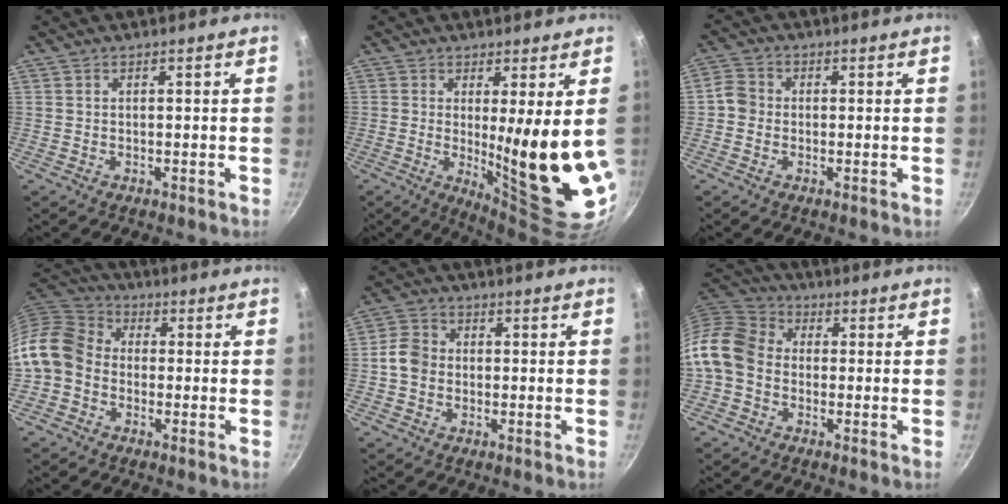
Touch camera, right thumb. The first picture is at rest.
{"total": 14.1, "force": [0.3, 1.8, 14.0], "torque": [-0.199, -0.043, 0.019]}
{"total": 3.6, "force": [-0.6, 3.3, 1.5], "torque": [-0.018, 0.012, -0.026]}
{"total": 11.1, "force": [-2.4, 9.0, 6.0], "torque": [-0.092, 0.036, -0.068]}
{"total": 5.3, "force": [-0.7, 4.5, 2.8], "torque": [-0.035, 0.014, -0.026]}
{"total": 11.6, "force": [-2.0, 9.2, 6.8], "torque": [-0.111, 0.031, -0.062]}